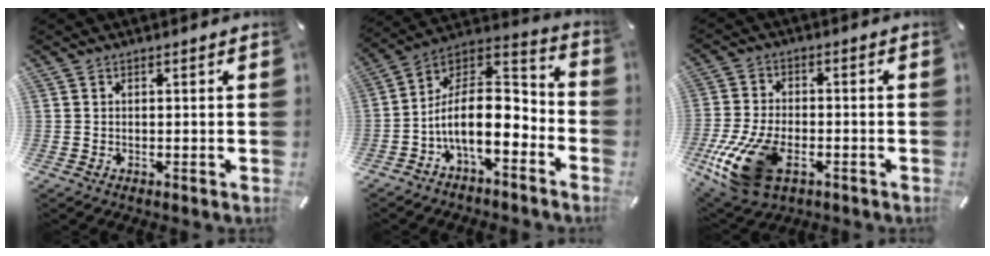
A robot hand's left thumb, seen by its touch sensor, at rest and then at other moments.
{"total": 14.0, "force": [-4.6, 7.9, 10.6], "torque": [-0.200, 0.001, -0.080]}
{"total": 16.8, "force": [-6.4, 9.6, 12.2], "torque": [-0.254, 0.017, -0.101]}